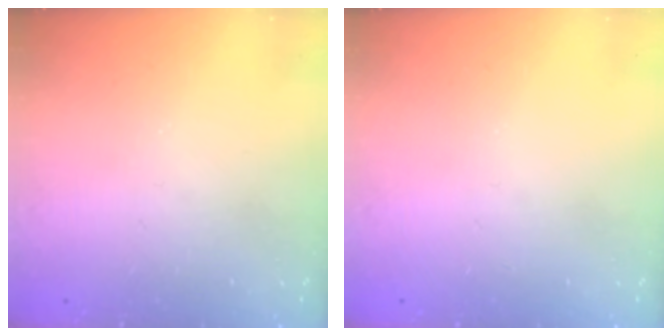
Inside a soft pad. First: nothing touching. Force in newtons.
{"total": 0.0}